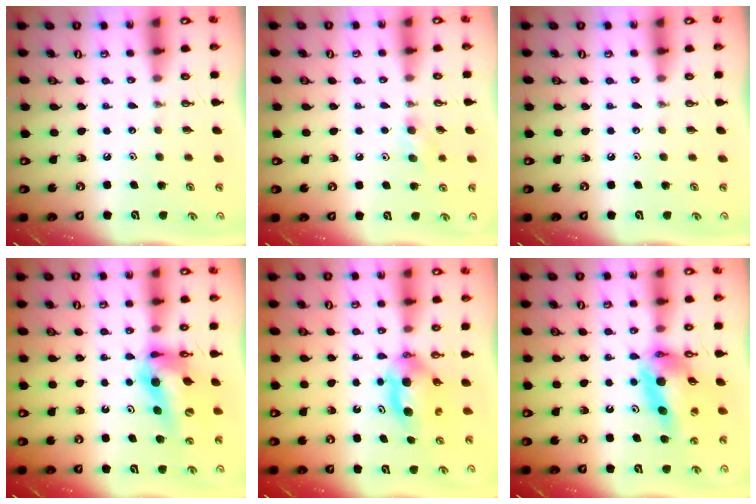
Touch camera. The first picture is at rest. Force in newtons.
{"total": 6.8, "press": 6.4, "slide": 2.5}
{"total": 0.0}
{"total": 13.2, "press": 13.2, "slide": 1.2}
{"total": 7.0, "press": 6.1, "slide": 3.4}
{"total": 15.9, "press": 15.7, "slide": 2.0}